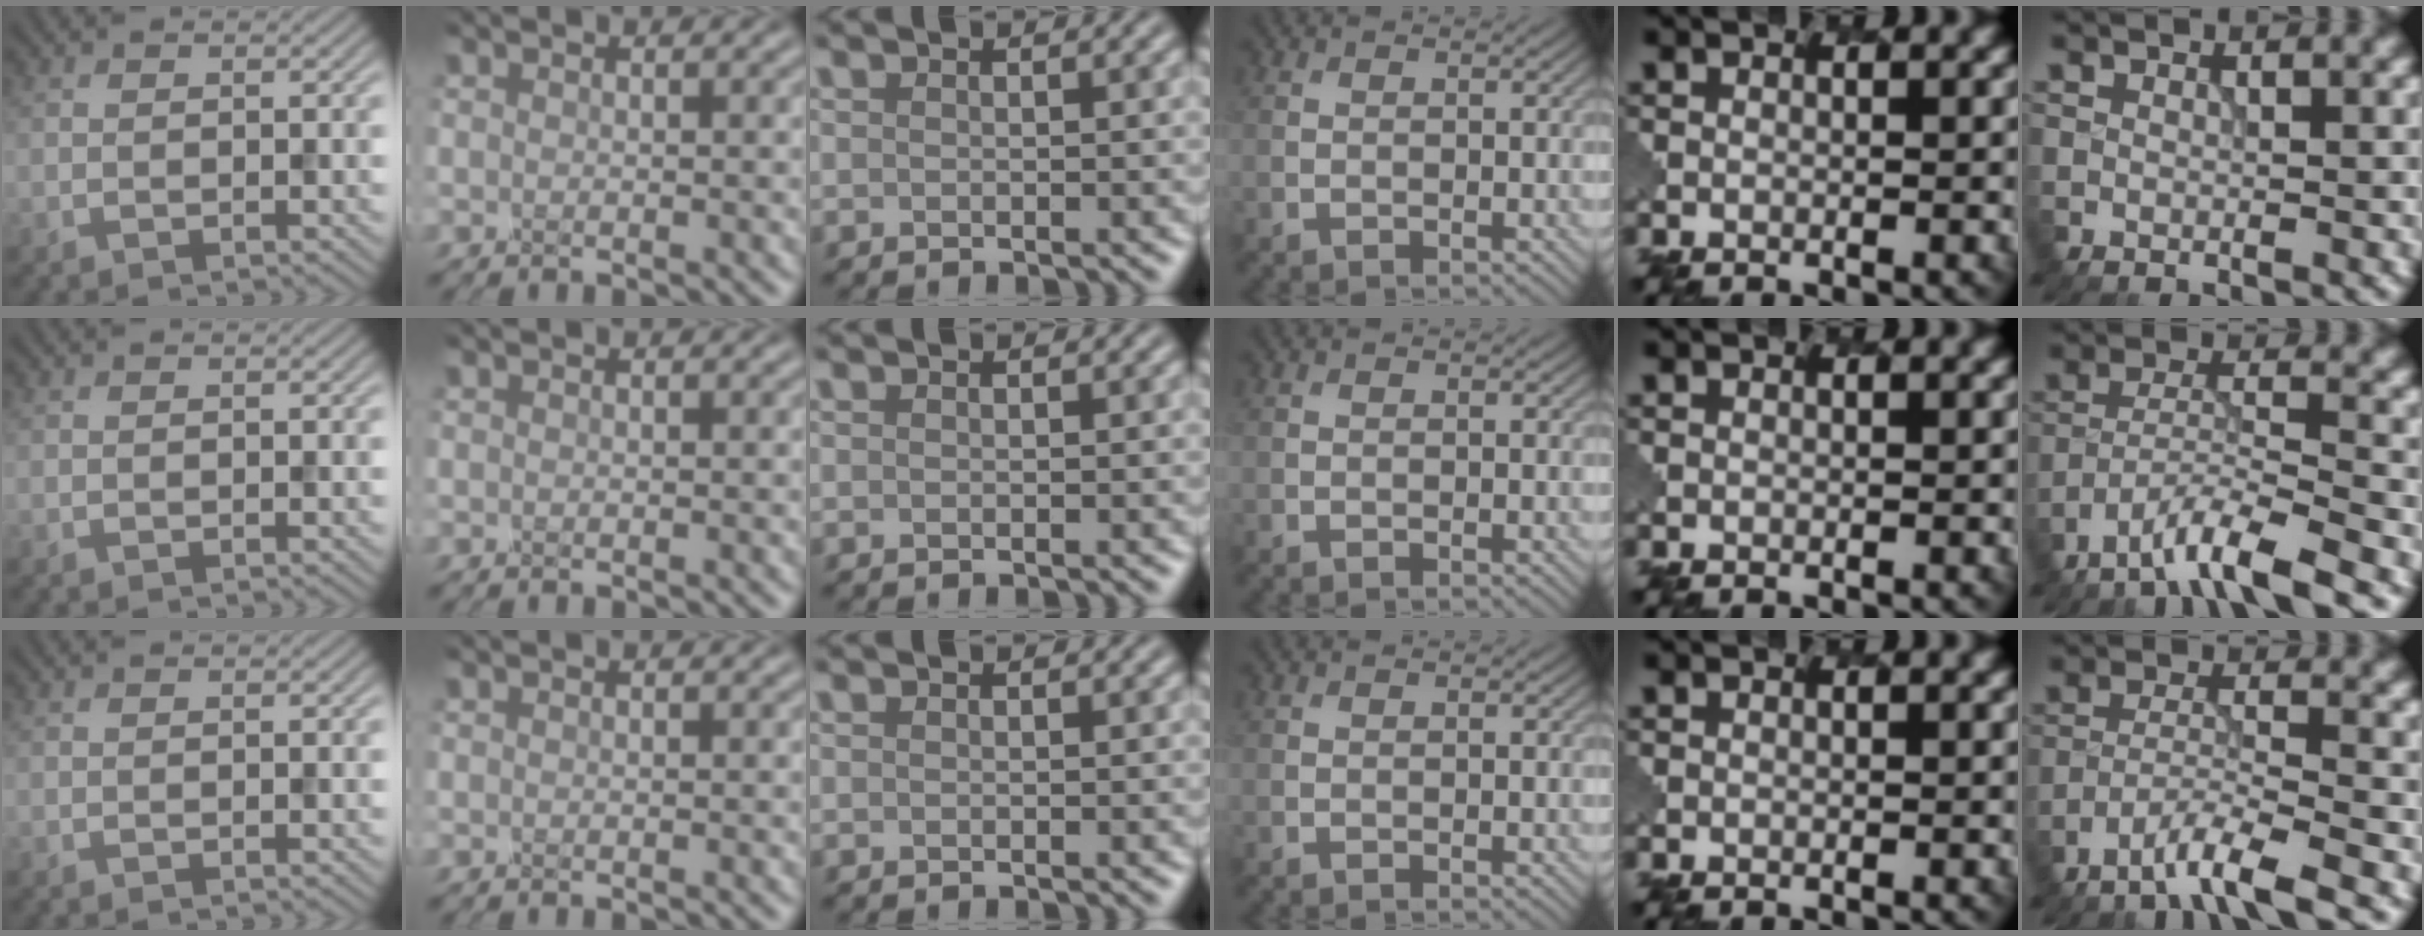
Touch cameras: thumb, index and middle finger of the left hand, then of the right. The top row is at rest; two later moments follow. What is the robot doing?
{"motion": "dispense", "object": "dispenser bottle"}